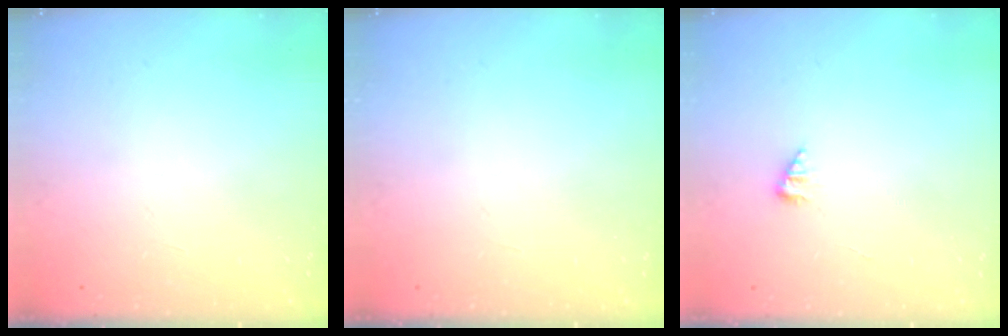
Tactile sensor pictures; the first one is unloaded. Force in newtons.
{"total": 0.0}
{"total": 2.4, "press": 2.4, "slide": 0.4}